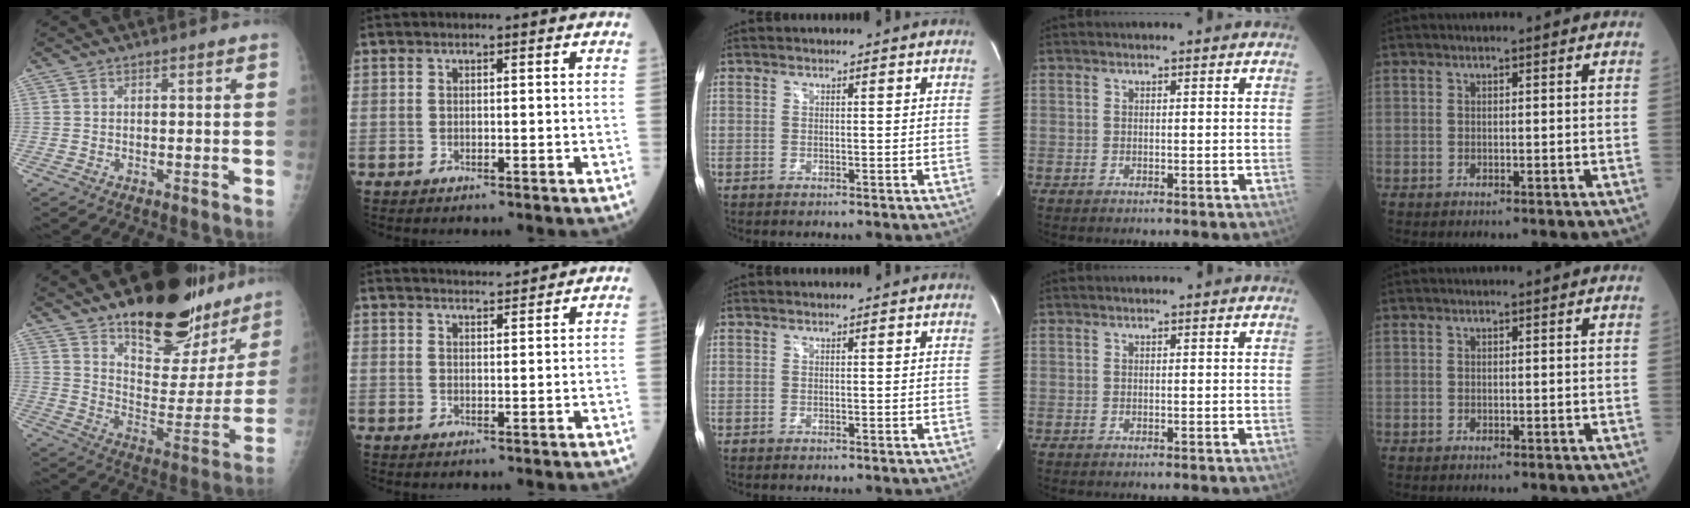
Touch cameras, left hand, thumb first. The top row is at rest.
{"thumb": {"total": 26.0, "force": [19.7, 10.8, 13.1], "torque": [-0.147, -0.113, 0.287]}, "index": {"total": 5.0, "force": [4.9, 0.0, 0.9], "torque": [-0.020, 0.014, 0.072]}}